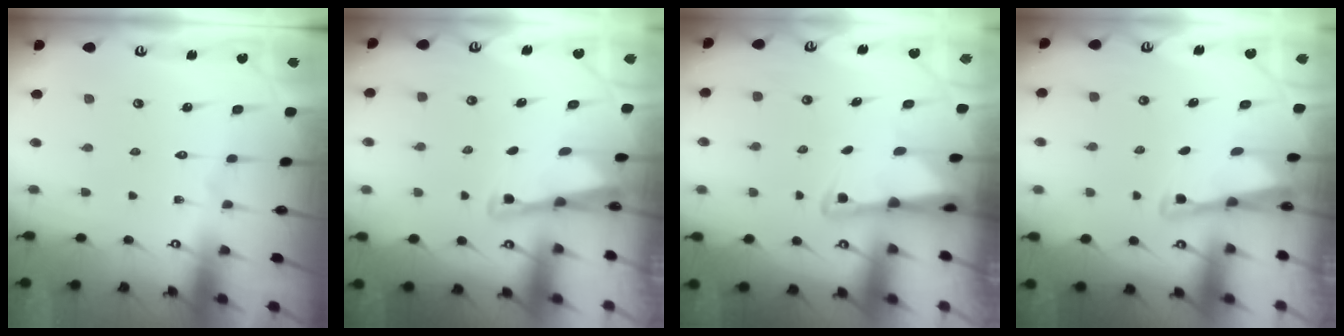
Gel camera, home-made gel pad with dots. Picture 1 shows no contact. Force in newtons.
{"total": 2.5, "press": 2.5, "slide": 0.1}
{"total": 2.5, "press": 2.5, "slide": 0.5}
{"total": 2.5, "press": 2.5, "slide": 0.1}